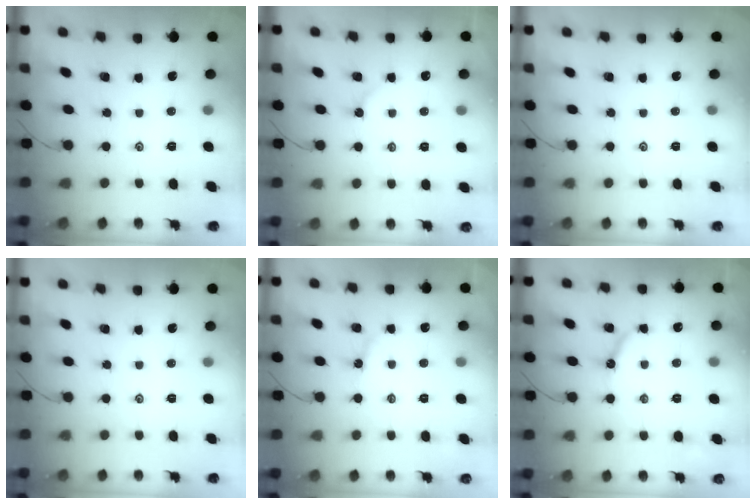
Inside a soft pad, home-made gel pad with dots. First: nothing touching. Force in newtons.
{"total": 2.1, "press": 2.1, "slide": 0.2}
{"total": 0.0}
{"total": 0.0}
{"total": 3.4, "press": 3.4, "slide": 0.5}
{"total": 6.8, "press": 6.7, "slide": 0.7}